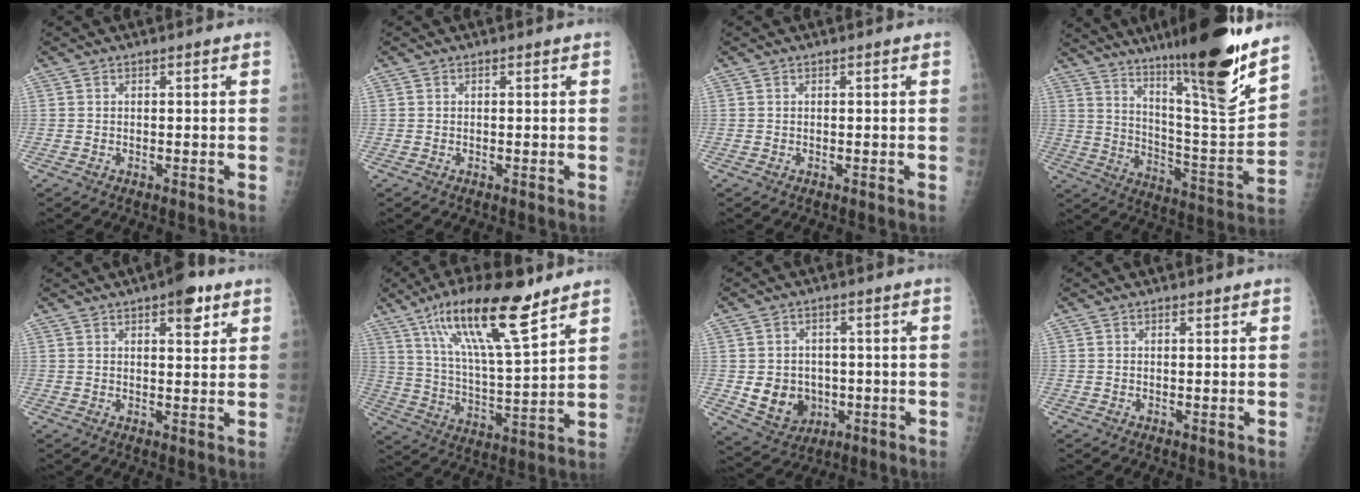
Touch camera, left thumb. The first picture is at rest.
{"total": 0.0}
{"total": 0.0}
{"total": 24.8, "force": [17.4, 2.5, 17.5], "torque": [-0.249, -0.091, 0.280]}
{"total": 6.0, "force": [3.4, 2.3, 4.4], "torque": [-0.043, -0.013, 0.041]}
{"total": 18.7, "force": [12.1, 4.0, 13.7], "torque": [-0.229, -0.050, 0.219]}
{"total": 8.6, "force": [-1.1, 7.4, 4.1], "torque": [-0.036, -0.001, 0.000]}
{"total": 0.7, "force": [0.5, 0.3, 0.3], "torque": [-0.007, -0.003, 0.008]}